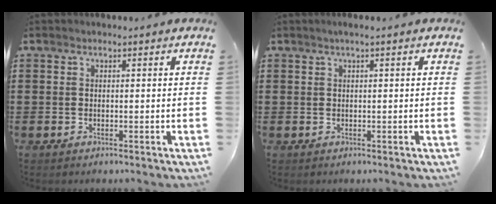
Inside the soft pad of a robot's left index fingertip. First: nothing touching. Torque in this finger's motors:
{"motor_torque": [0.10, -0.03, 0.06, -0.01]}